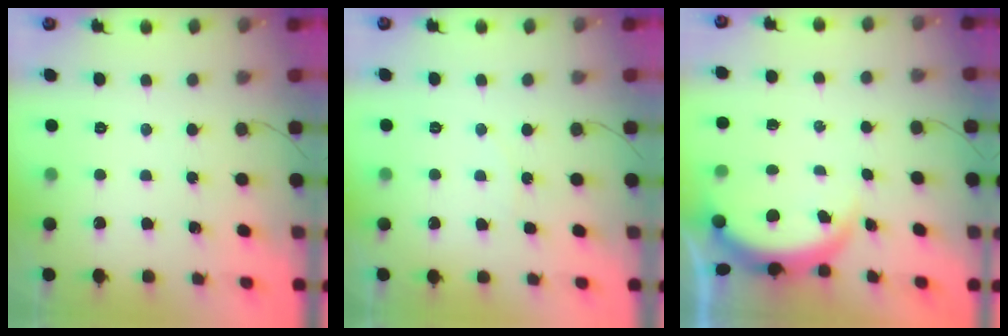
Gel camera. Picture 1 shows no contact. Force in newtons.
{"total": 3.7, "press": 3.7, "slide": 0.3}
{"total": 3.9, "press": 3.6, "slide": 1.5}